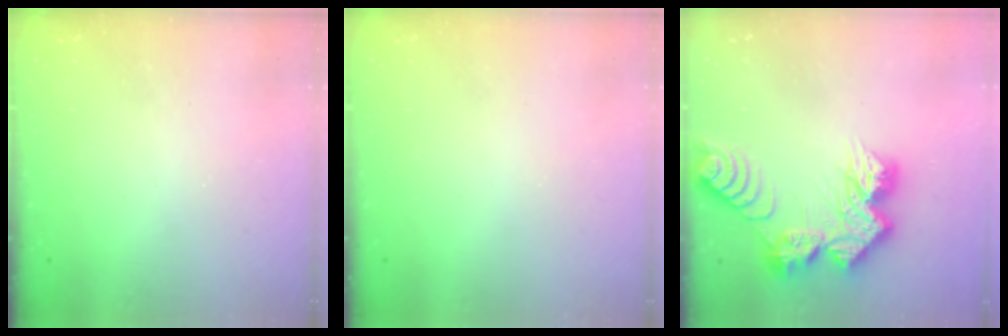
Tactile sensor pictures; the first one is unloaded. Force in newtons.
{"total": 0.0}
{"total": 15.9, "press": 15.8, "slide": 1.3}